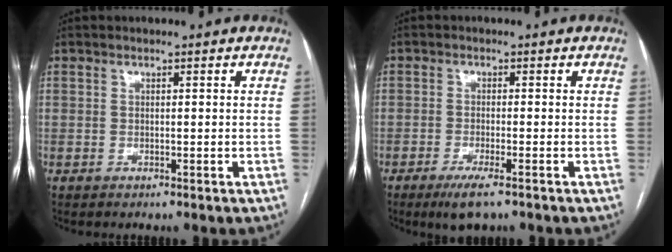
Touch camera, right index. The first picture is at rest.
{"total": 4.0, "force": [-2.6, 0.5, 3.0], "torque": [-0.055, -0.010, -0.044]}